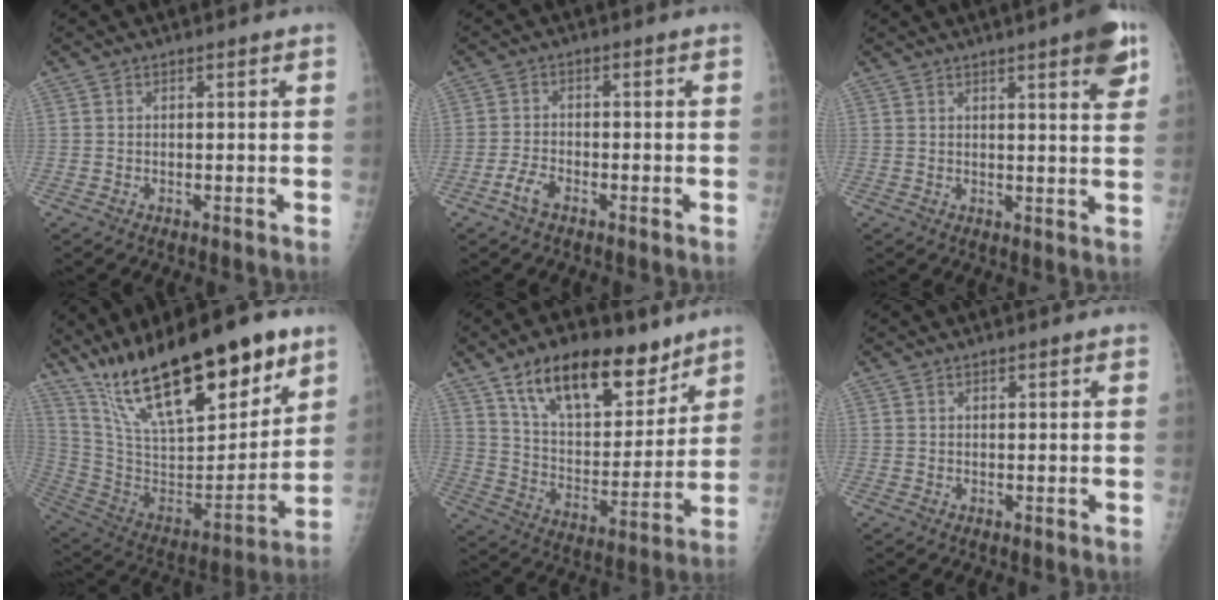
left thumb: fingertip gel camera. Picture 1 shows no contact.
{"total": 3.3, "force": [-2.1, 1.5, 2.0], "torque": [-0.043, 0.013, -0.042]}
{"total": 7.8, "force": [4.2, 1.4, 6.4], "torque": [-0.071, -0.014, 0.049]}
{"total": 30.4, "force": [19.8, 10.0, 20.8], "torque": [-0.321, -0.062, 0.346]}
{"total": 20.8, "force": [13.4, 10.0, 12.4], "torque": [-0.157, -0.059, 0.232]}
{"total": 0.9, "force": [0.7, 0.3, 0.5], "torque": [-0.006, -0.002, 0.008]}